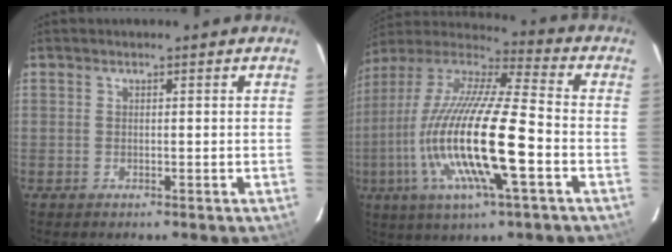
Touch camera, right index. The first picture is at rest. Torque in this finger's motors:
{"motor_torque": [1.48, -0.65, 1.05, 0.21]}